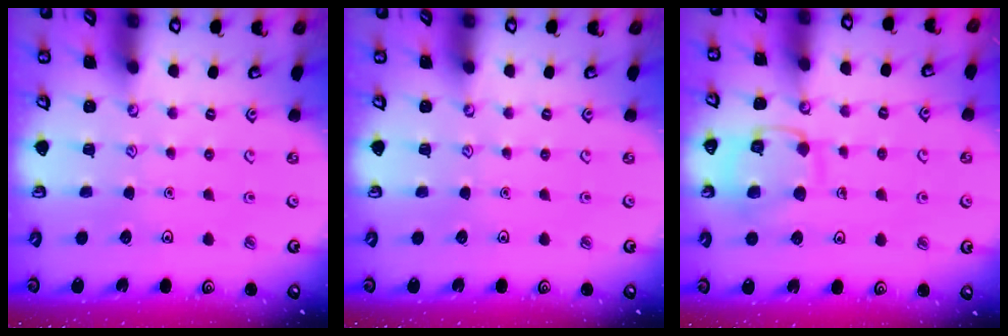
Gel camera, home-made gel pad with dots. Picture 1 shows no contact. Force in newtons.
{"total": 0.0}
{"total": 12.5, "press": 12.4, "slide": 0.9}